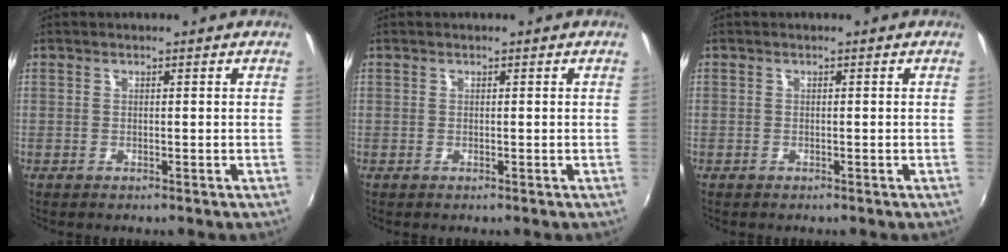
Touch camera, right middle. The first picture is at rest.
{"total": 0.0}
{"total": 0.0}